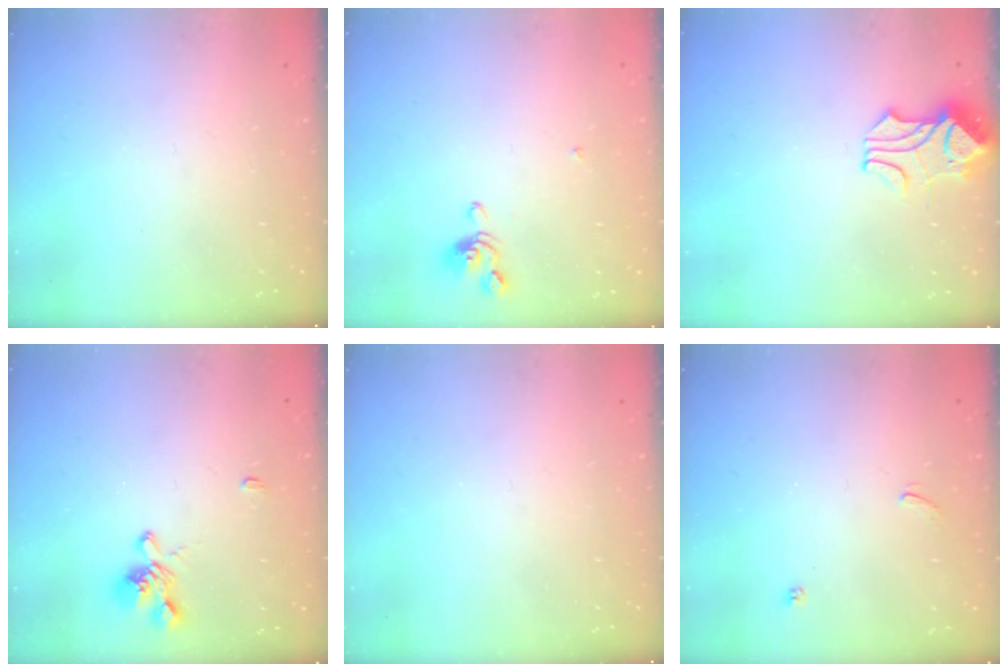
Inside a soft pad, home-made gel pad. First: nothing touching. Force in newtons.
{"total": 2.1, "press": 2.1, "slide": 0.3}
{"total": 1.7, "press": 1.3, "slide": 1.1}
{"total": 1.3, "press": 0.7, "slide": 1.1}
{"total": 0.0}
{"total": 4.4, "press": 4.4, "slide": 0.3}